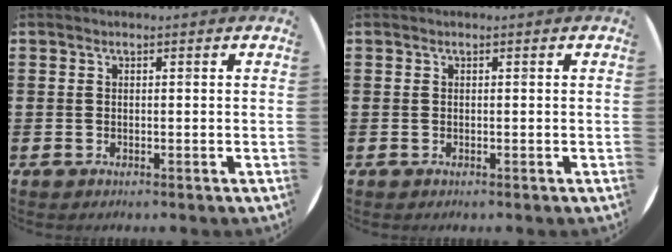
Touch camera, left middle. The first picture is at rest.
{"total": 0.0}